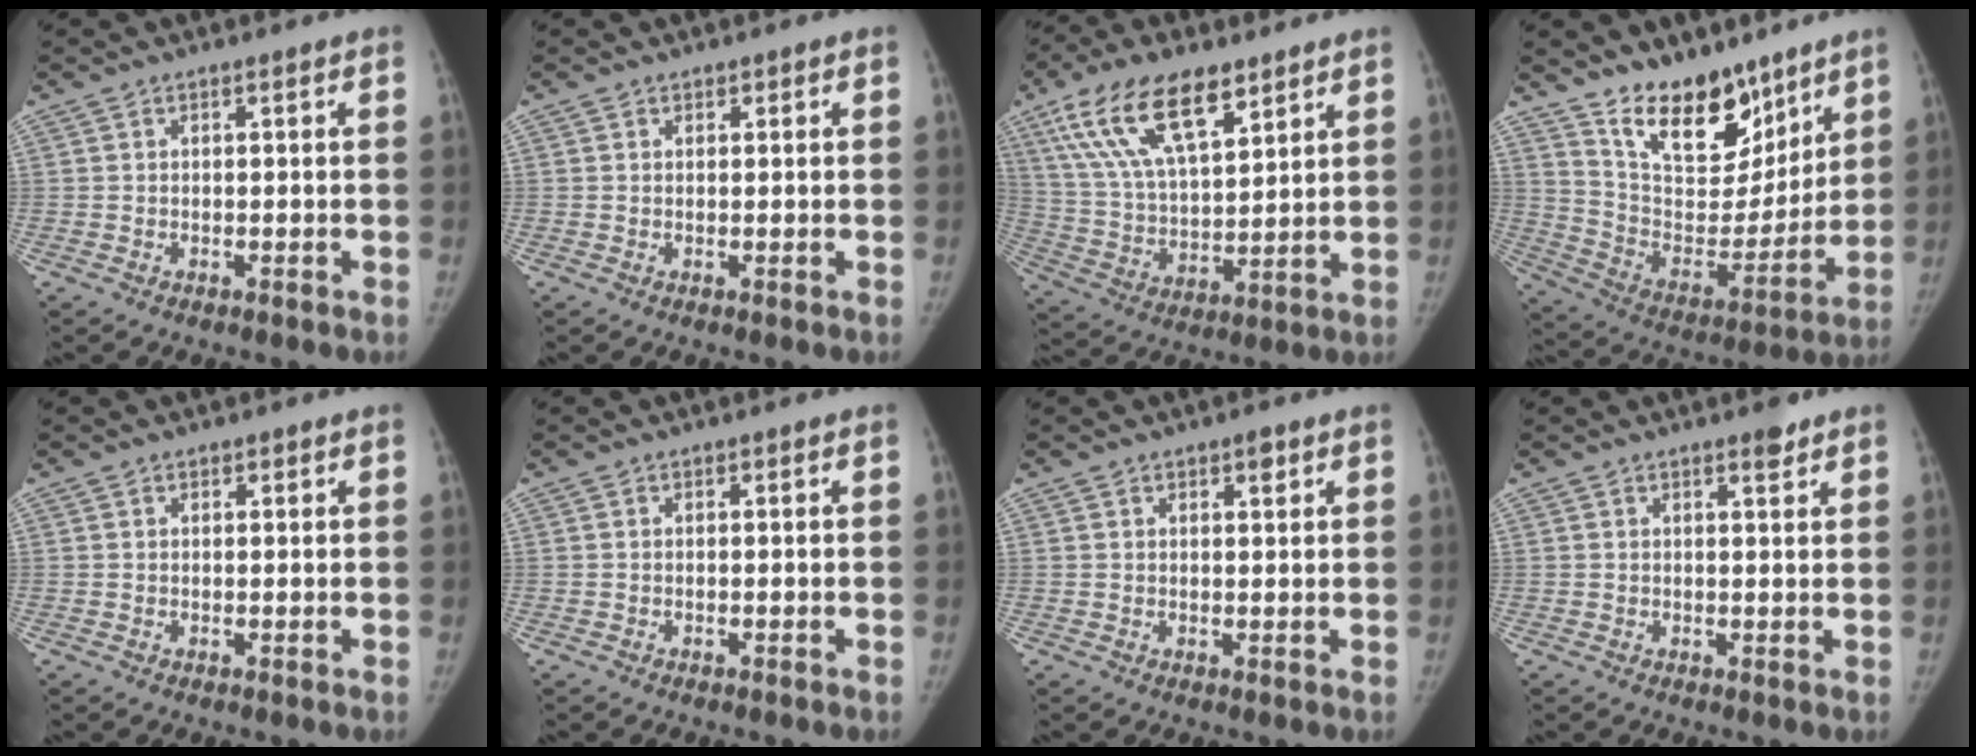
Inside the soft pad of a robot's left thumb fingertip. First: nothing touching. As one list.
[{"total": 0.6, "force": [0.4, 0.4, 0.0], "torque": [0.008, -0.002, 0.003]}, {"total": 18.4, "force": [10.5, 7.9, 12.9], "torque": [-0.214, -0.027, 0.199]}, {"total": 18.3, "force": [13.0, 9.0, 9.2], "torque": [-0.093, -0.088, 0.230]}, {"total": 0.7, "force": [0.4, 0.5, 0.1], "torque": [0.010, -0.002, 0.003]}, {"total": 0.0}, {"total": 2.2, "force": [1.3, 1.0, 1.4], "torque": [-0.009, -0.005, 0.017]}, {"total": 2.2, "force": [1.6, 0.7, 1.3], "torque": [-0.013, -0.010, 0.022]}]